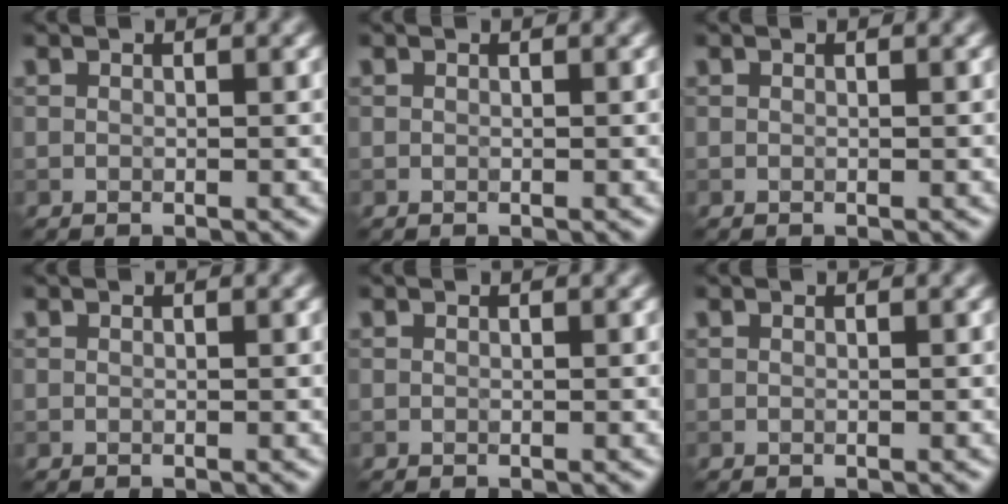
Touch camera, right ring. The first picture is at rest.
{"total": 0.0}
{"total": 0.0}
{"total": 0.0}
{"total": 0.0}
{"total": 0.0}